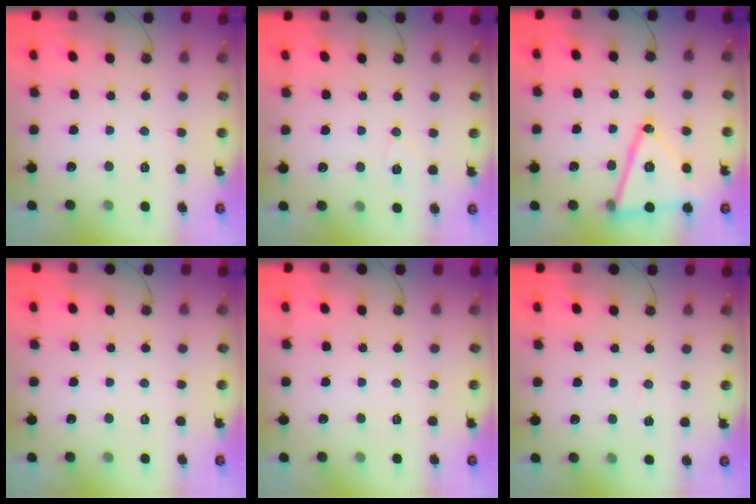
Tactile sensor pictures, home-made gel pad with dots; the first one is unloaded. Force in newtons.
{"total": 5.9, "press": 5.8, "slide": 1.0}
{"total": 17.3, "press": 17.0, "slide": 3.5}
{"total": 0.0}
{"total": 0.0}
{"total": 3.7, "press": 2.2, "slide": 3.0}